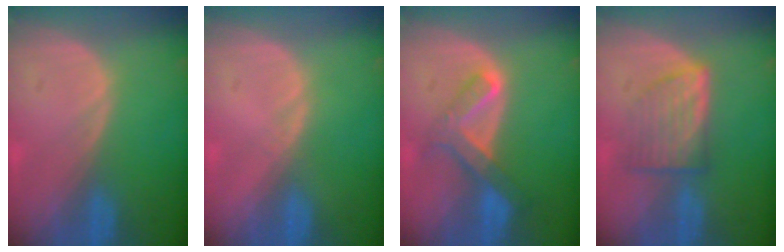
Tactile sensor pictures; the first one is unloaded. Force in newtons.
{"total": 0.7, "press": 0.5, "slide": 0.4}
{"total": 6.6, "press": 5.8, "slide": 3.0}
{"total": 6.3, "press": 5.9, "slide": 2.1}